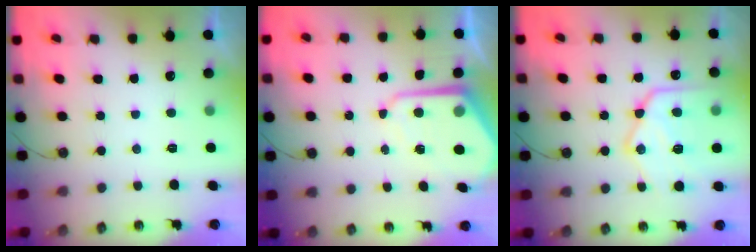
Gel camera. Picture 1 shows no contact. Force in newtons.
{"total": 9.7, "press": 9.7, "slide": 0.7}
{"total": 18.7, "press": 18.7, "slide": 1.1}